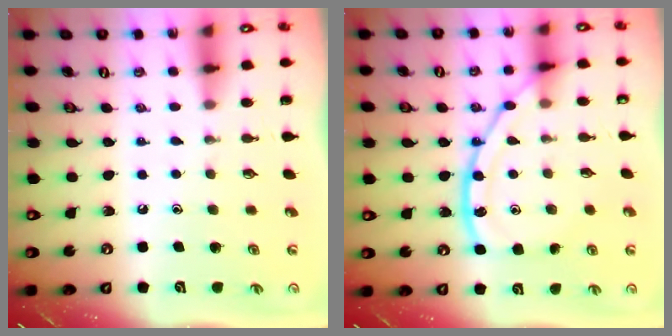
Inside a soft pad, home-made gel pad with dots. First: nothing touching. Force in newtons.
{"total": 12.7, "press": 12.7, "slide": 0.2}